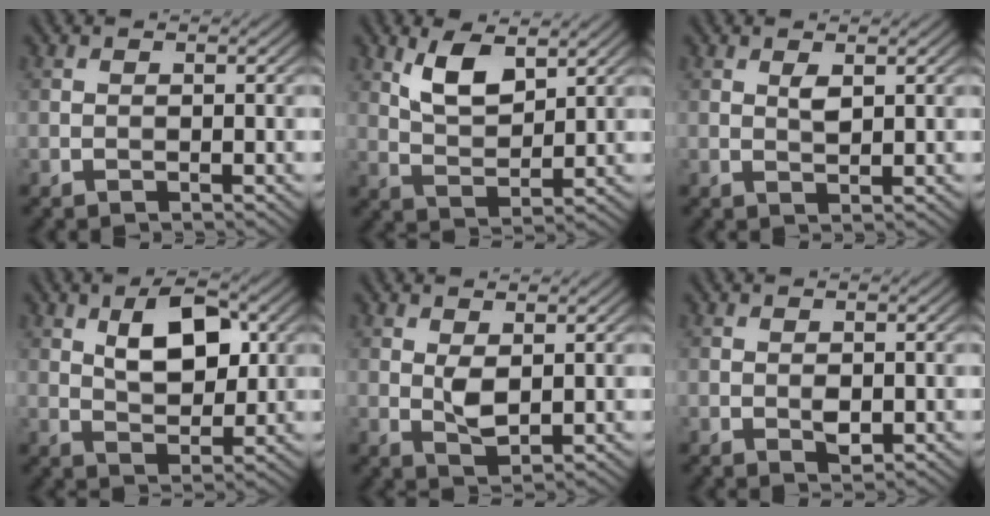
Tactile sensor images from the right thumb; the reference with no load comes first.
{"total": 6.0, "force": [3.3, 2.6, 4.3], "torque": [-0.092, -0.005, 0.067]}
{"total": 1.6, "force": [0.8, 0.6, 1.3], "torque": [-0.030, -0.004, 0.017]}
{"total": 7.2, "force": [2.4, 3.7, 5.7], "torque": [-0.096, 0.004, 0.040]}
{"total": 2.8, "force": [0.8, 1.4, 2.3], "torque": [-0.051, -0.006, 0.019]}
{"total": 1.3, "force": [-0.1, 0.8, 1.0], "torque": [-0.019, -0.002, 0.000]}